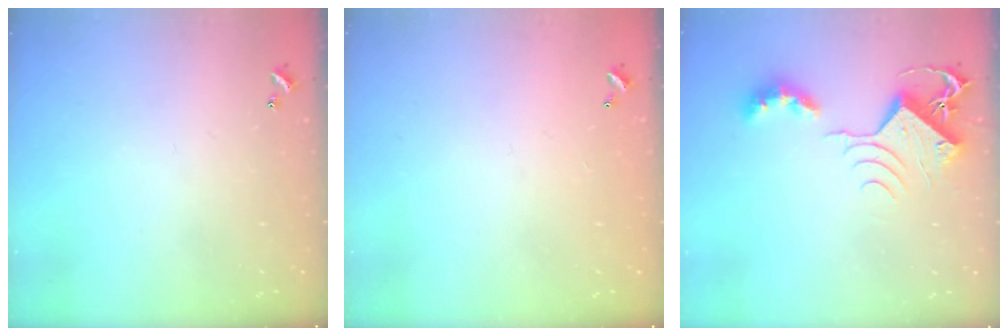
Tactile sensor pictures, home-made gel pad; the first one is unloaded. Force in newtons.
{"total": 2.8, "press": 2.8, "slide": 0.1}
{"total": 9.1, "press": 9.1, "slide": 1.2}